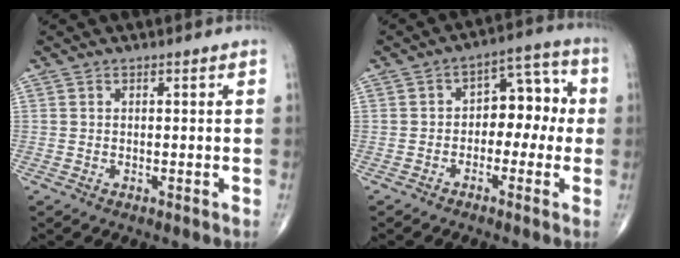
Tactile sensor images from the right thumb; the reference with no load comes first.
{"total": 7.5, "force": [-0.7, 5.1, 5.5], "torque": [-0.040, 0.036, -0.023]}